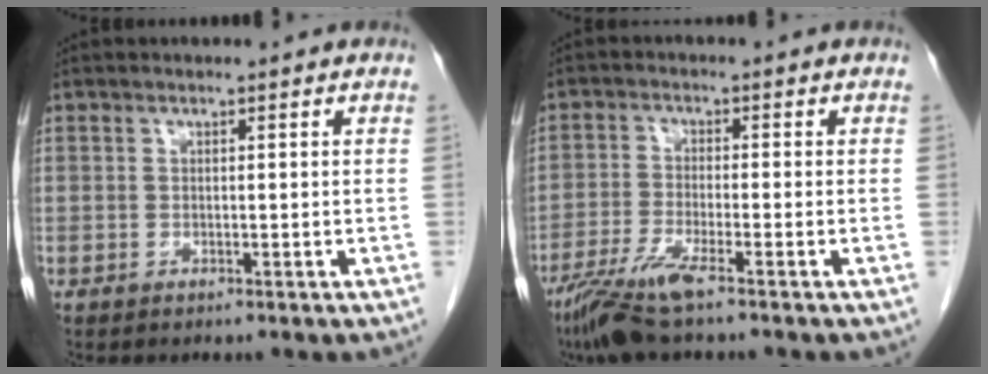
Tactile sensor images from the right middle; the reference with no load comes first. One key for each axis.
{"total": 6.6, "fx": -4.6, "fy": 0.0, "fz": 4.7, "tx": -0.098, "ty": -0.020, "tz": -0.092}